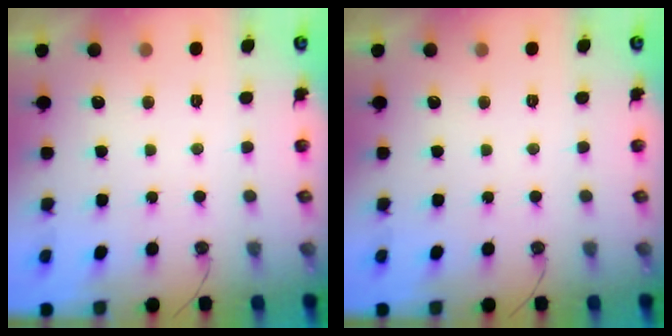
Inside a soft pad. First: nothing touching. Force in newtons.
{"total": 0.0}